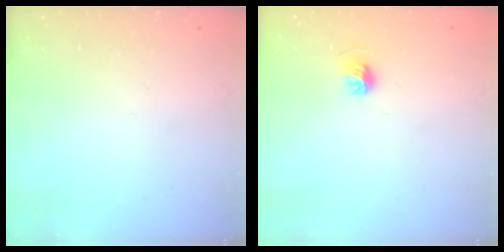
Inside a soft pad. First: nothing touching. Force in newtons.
{"total": 5.4, "press": 5.2, "slide": 1.2}